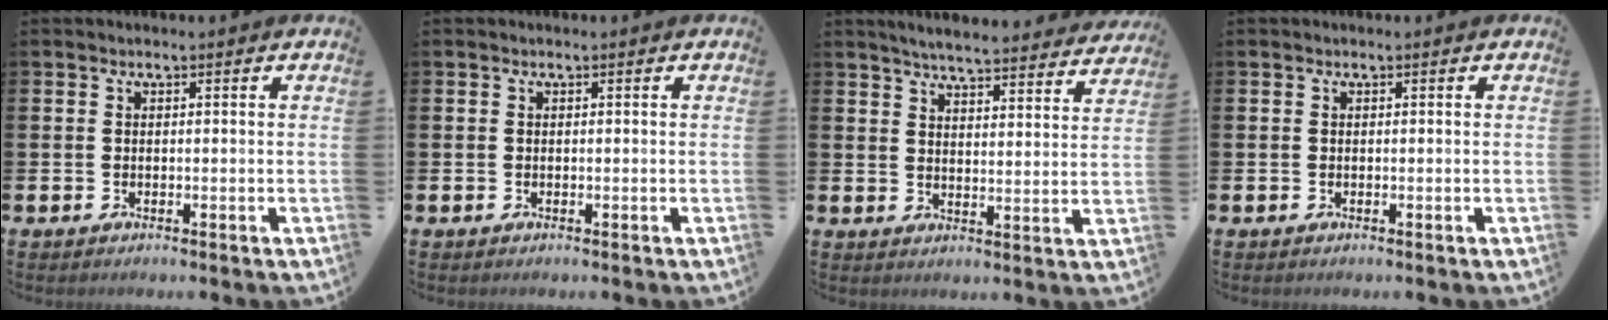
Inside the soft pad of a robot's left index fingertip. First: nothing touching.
{"total": 0.0}
{"total": 5.4, "force": [5.2, 0.2, 1.0], "torque": [-0.026, -0.040, 0.089]}
{"total": 0.0}